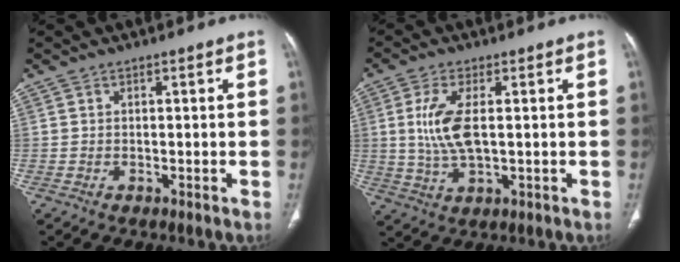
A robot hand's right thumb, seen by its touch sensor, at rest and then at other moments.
{"total": 8.1, "force": [1.0, 3.3, 7.3], "torque": [-0.169, -0.009, 0.025]}